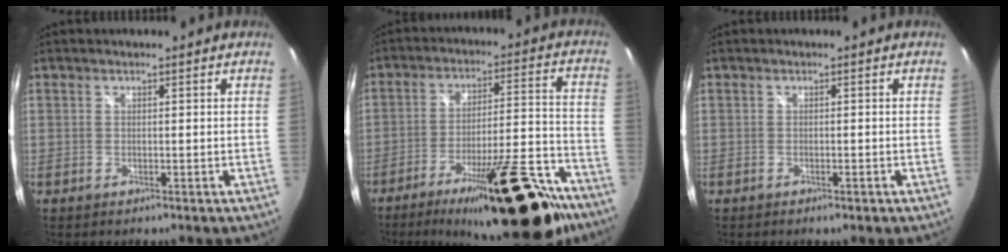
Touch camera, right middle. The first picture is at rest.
{"total": 24.2, "force": [-17.6, 6.1, 15.4], "torque": [-0.229, -0.011, -0.250]}
{"total": 0.8, "force": [-0.5, 0.3, 0.5], "torque": [-0.008, -0.001, -0.009]}